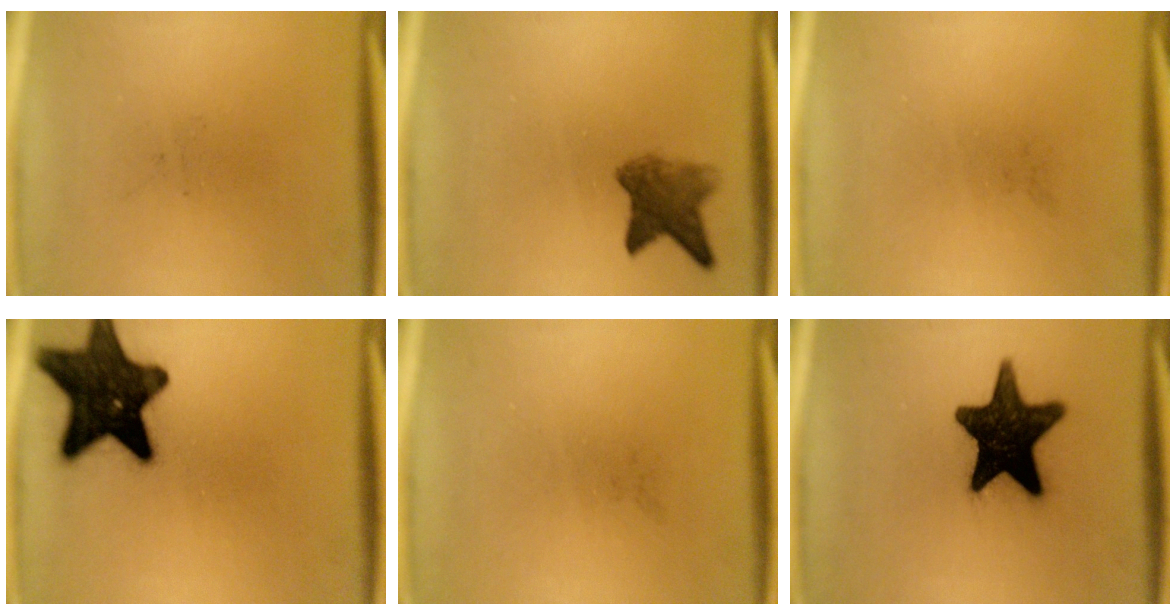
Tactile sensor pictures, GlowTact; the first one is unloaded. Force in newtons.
{"total": 5.2}
{"total": 0.0}
{"total": 17.4}
{"total": 0.0}
{"total": 16.6}